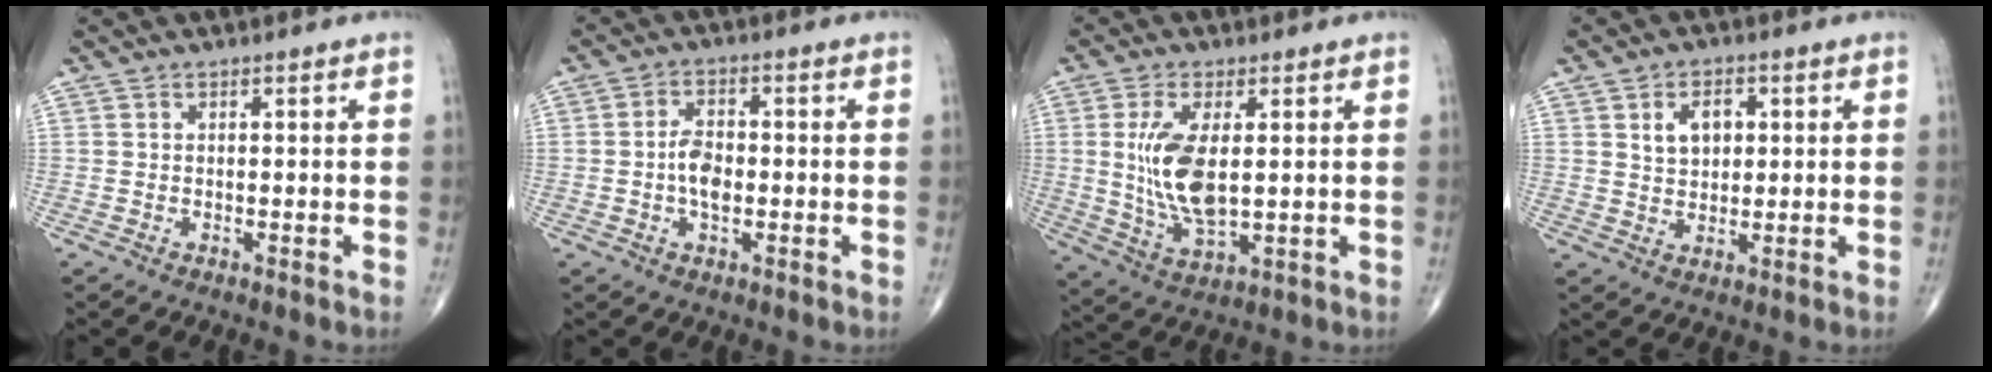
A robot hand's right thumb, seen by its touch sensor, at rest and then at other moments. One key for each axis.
{"total": 5.2, "fx": -0.6, "fy": 3.0, "fz": 4.2, "tx": -0.069, "ty": 0.009, "tz": -0.016}
{"total": 11.4, "fx": 1.4, "fy": 5.1, "fz": 10.2, "tx": -0.204, "ty": -0.017, "tz": 0.037}
{"total": 5.8, "fx": 1.8, "fy": 4.0, "fz": 3.9, "tx": -0.044, "ty": -0.004, "tz": 0.031}